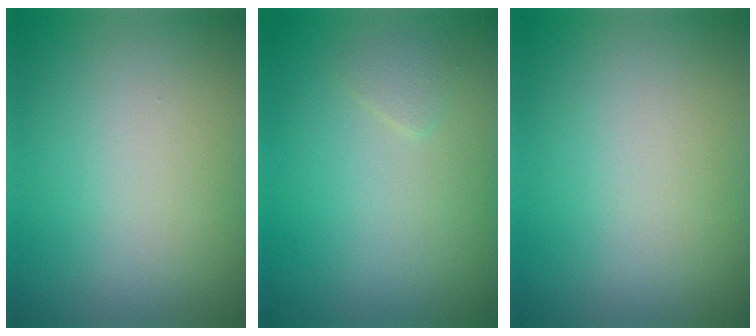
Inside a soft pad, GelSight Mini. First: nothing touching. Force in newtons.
{"total": 0.8, "press": 0.8, "slide": 0.1}
{"total": 0.0}